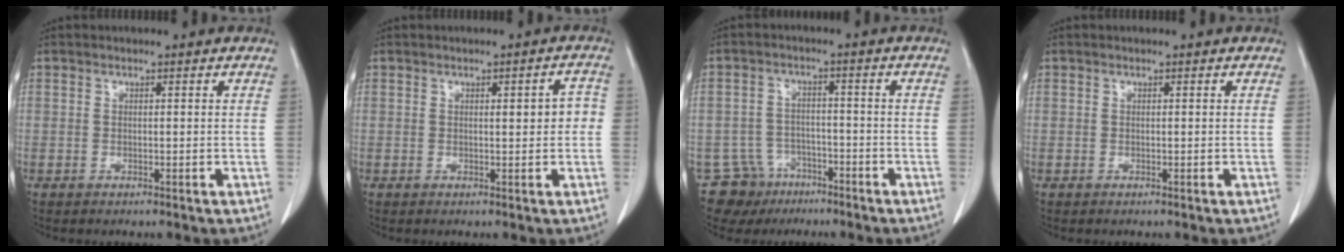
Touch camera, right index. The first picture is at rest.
{"total": 3.3, "force": [0.3, 1.1, 3.1], "torque": [-0.035, 0.013, 0.004]}
{"total": 7.0, "force": [-4.5, 5.3, -0.1], "torque": [0.005, 0.016, -0.071]}
{"total": 0.0}